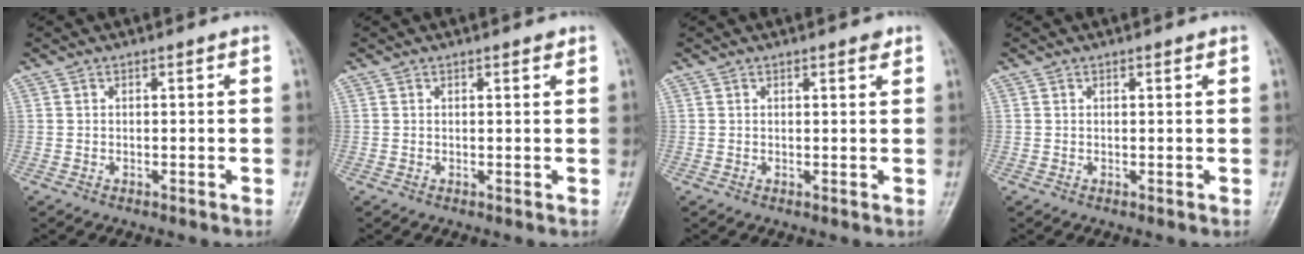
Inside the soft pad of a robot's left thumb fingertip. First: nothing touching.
{"total": 1.0, "force": [0.7, 0.3, 0.6], "torque": [-0.008, -0.004, 0.009]}
{"total": 1.5, "force": [1.0, 0.5, 1.0], "torque": [-0.009, -0.005, 0.012]}
{"total": 0.6, "force": [0.5, 0.2, 0.4], "torque": [-0.007, -0.002, 0.006]}